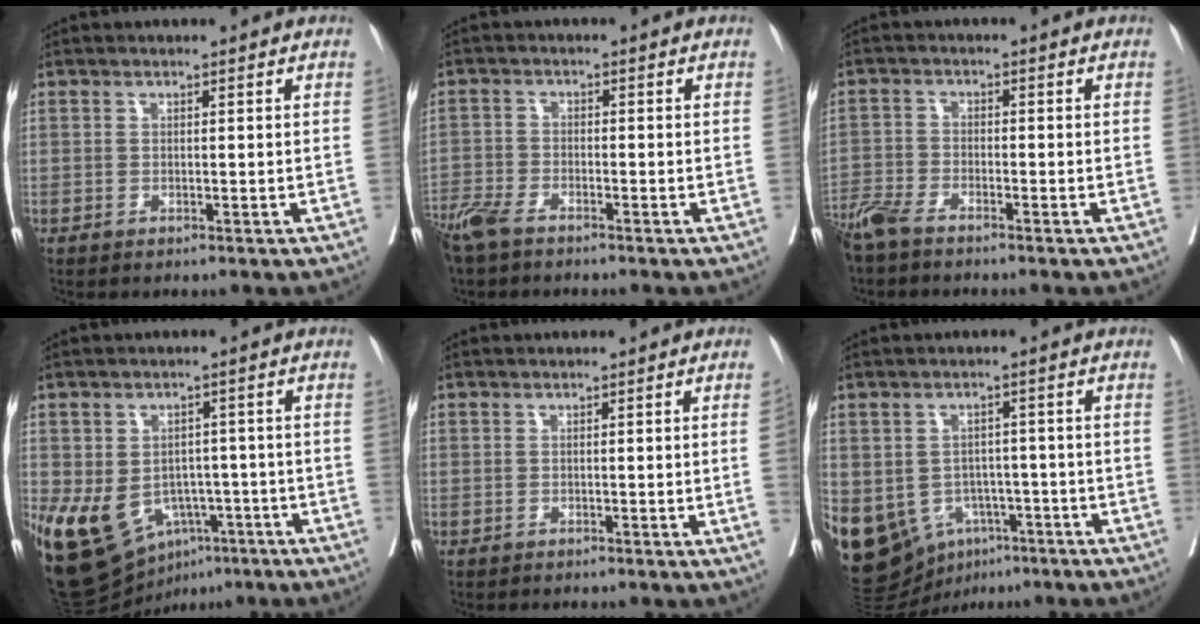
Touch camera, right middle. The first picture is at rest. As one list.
[{"total": 5.7, "force": [-4.8, 1.3, 2.9], "torque": [-0.060, -0.012, -0.095]}, {"total": 5.4, "force": [-4.6, 1.0, 2.7], "torque": [-0.055, -0.013, -0.092]}, {"total": 13.2, "force": [-5.5, 9.9, 6.9], "torque": [-0.135, 0.012, -0.072]}, {"total": 1.8, "force": [0.0, -1.0, 1.5], "torque": [-0.021, -0.001, 0.002]}, {"total": 18.6, "force": [-8.0, 14.4, 8.7], "torque": [-0.229, 0.004, -0.106]}]